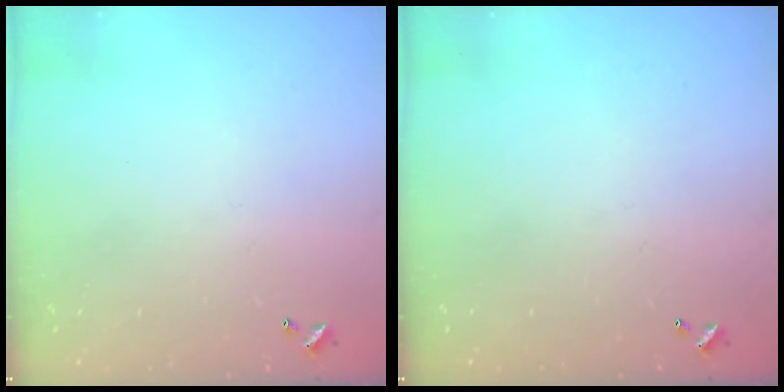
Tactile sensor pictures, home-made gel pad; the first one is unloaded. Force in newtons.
{"total": 0.0}